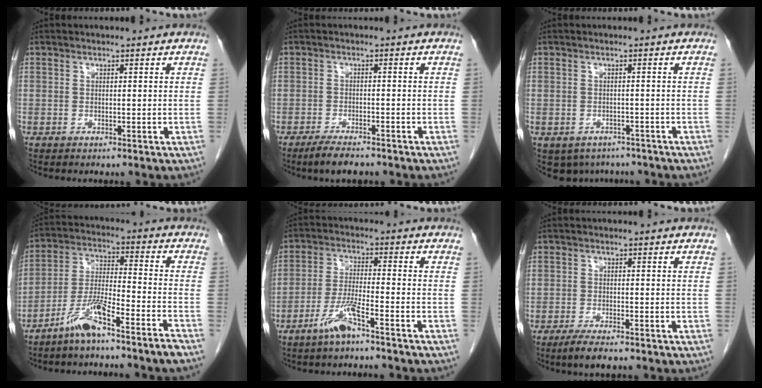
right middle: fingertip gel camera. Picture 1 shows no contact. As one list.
[{"total": 4.1, "force": [-3.3, 0.9, 2.2], "torque": [-0.043, -0.006, -0.056]}, {"total": 6.0, "force": [-4.5, 3.8, 0.9], "torque": [-0.008, 0.002, -0.055]}, {"total": 8.9, "force": [-6.7, -0.4, 5.8], "torque": [-0.120, -0.003, -0.128]}, {"total": 5.7, "force": [-4.0, -0.1, 4.0], "torque": [-0.087, -0.005, -0.083]}, {"total": 3.2, "force": [-2.5, 0.4, 2.0], "torque": [-0.043, -0.007, -0.044]}]